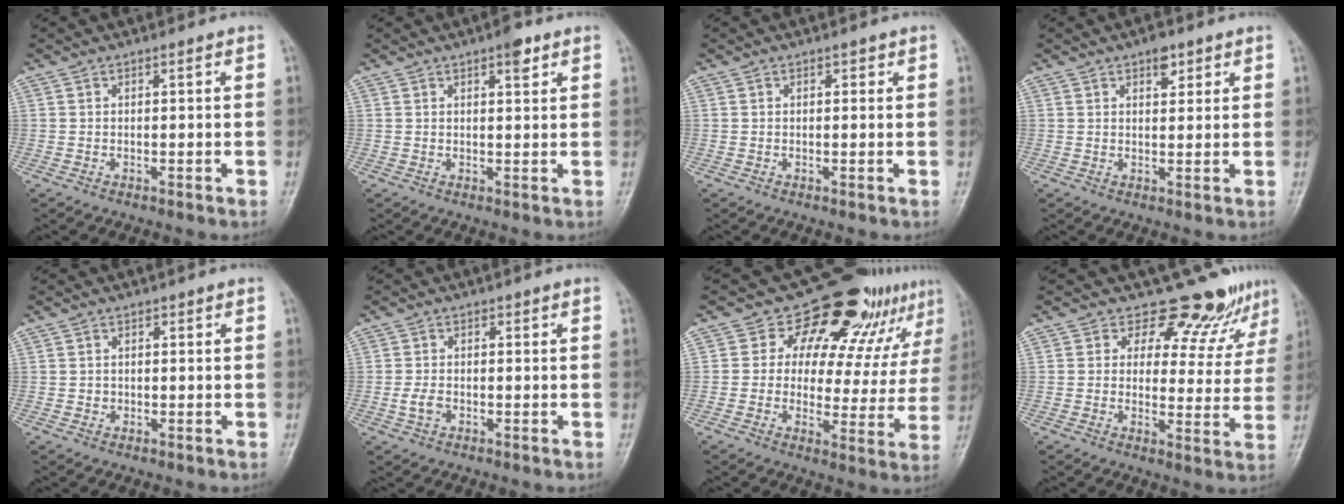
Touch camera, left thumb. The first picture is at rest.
{"total": 3.1, "force": [1.9, 1.2, 2.2], "torque": [-0.022, -0.007, 0.024]}
{"total": 0.8, "force": [0.4, 0.5, 0.5], "torque": [0.001, 0.000, 0.003]}
{"total": 3.4, "force": [2.0, 1.8, 2.1], "torque": [-0.015, -0.008, 0.029]}
{"total": 0.9, "force": [0.0, 0.9, 0.1], "torque": [0.005, 0.003, -0.001]}
{"total": 2.6, "force": [-0.8, 1.8, 1.7], "torque": [-0.033, 0.002, -0.016]}
{"total": 17.5, "force": [11.3, 8.8, 10.0], "torque": [-0.077, -0.053, 0.139]}
{"total": 10.6, "force": [9.0, 5.0, 2.4], "torque": [0.013, -0.066, 0.102]}